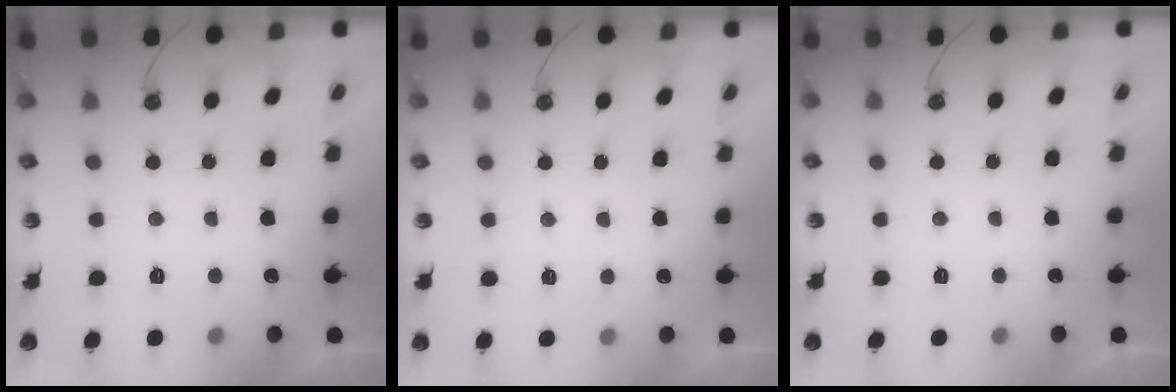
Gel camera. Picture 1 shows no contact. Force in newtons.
{"total": 2.4, "press": 2.3, "slide": 0.5}
{"total": 0.0}